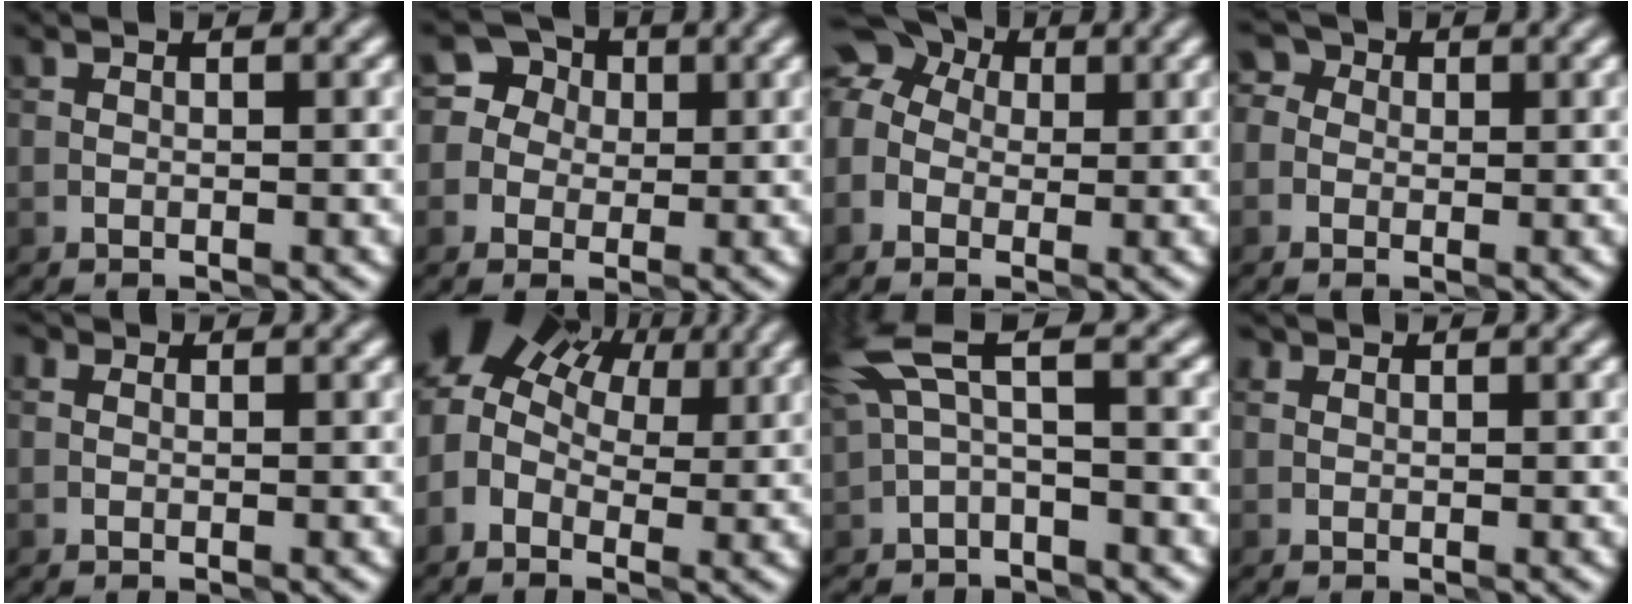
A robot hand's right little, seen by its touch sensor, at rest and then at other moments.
{"total": 4.9, "force": [1.5, 4.4, 1.5], "torque": [-0.002, 0.026, 0.005]}
{"total": 8.4, "force": [1.6, 6.7, 4.8], "torque": [-0.092, 0.033, -0.015]}
{"total": 2.9, "force": [0.7, 2.5, 1.2], "torque": [-0.009, 0.015, -0.014]}
{"total": 1.5, "force": [0.5, 1.1, 0.9], "torque": [-0.008, -0.001, -0.017]}
{"total": 8.2, "force": [2.6, 5.3, 5.7], "torque": [-0.105, 0.024, 0.040]}
{"total": 4.0, "force": [1.2, 1.4, 3.6], "torque": [-0.085, 0.010, 0.018]}
{"total": 0.6, "force": [0.4, 0.5, 0.3], "torque": [-0.005, -0.002, -0.003]}